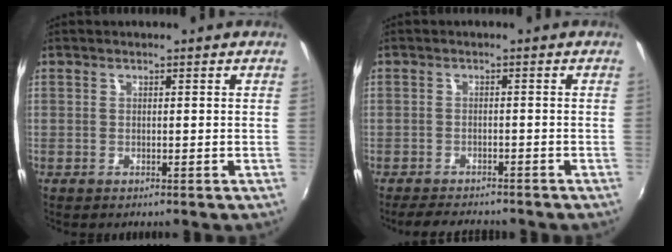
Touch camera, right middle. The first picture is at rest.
{"total": 5.5, "force": [-4.9, 2.0, 1.6], "torque": [-0.048, -0.002, -0.077]}